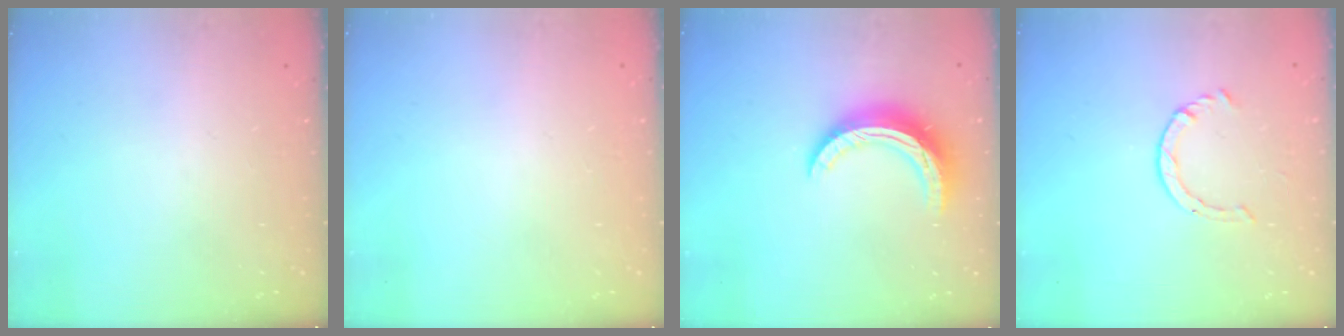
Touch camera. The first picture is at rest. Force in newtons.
{"total": 2.5, "press": 2.5, "slide": 0.2}
{"total": 11.8, "press": 11.8, "slide": 0.9}
{"total": 3.0, "press": 2.9, "slide": 0.3}